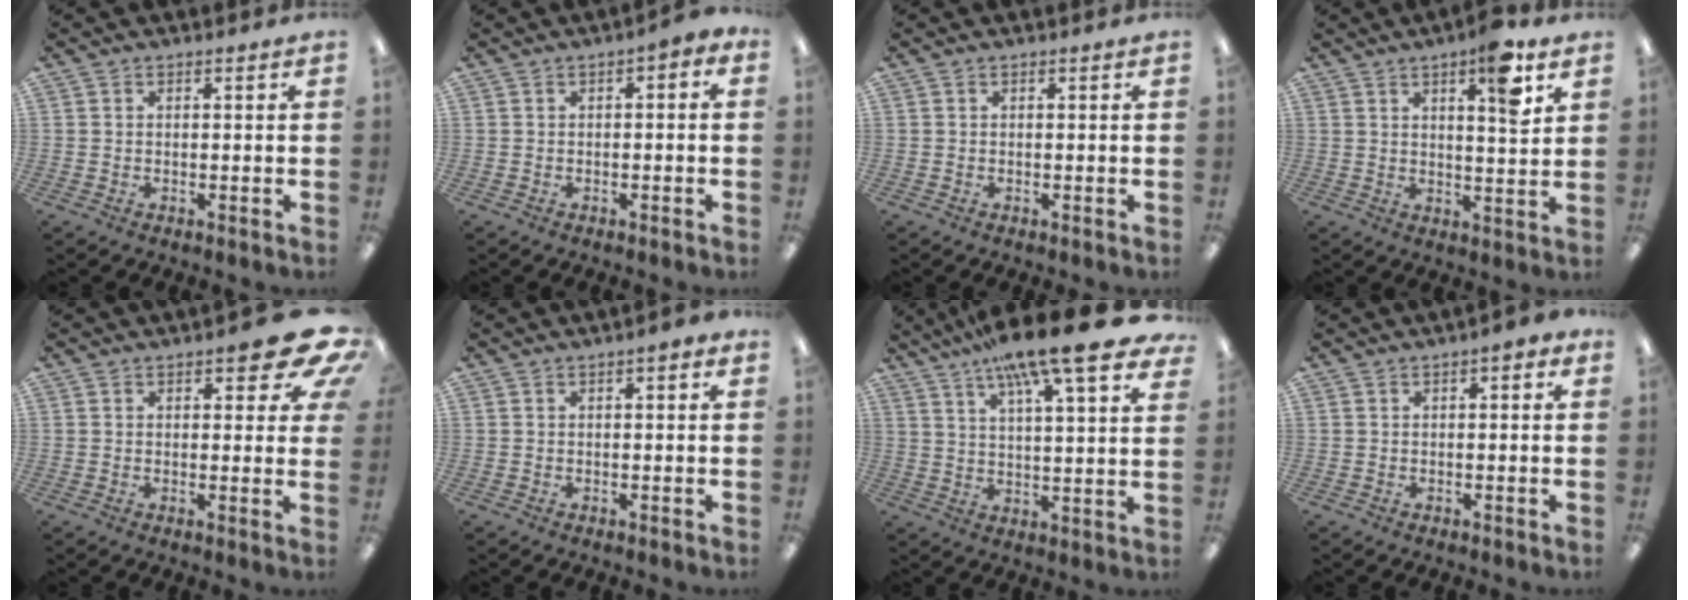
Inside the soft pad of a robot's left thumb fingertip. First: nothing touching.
{"total": 1.8, "force": [-0.9, 0.8, 1.3], "torque": [-0.023, 0.006, -0.019]}
{"total": 0.0}
{"total": 9.1, "force": [5.6, 1.9, 6.9], "torque": [-0.090, -0.031, 0.085]}
{"total": 10.3, "force": [5.3, 4.4, 7.6], "torque": [-0.091, -0.021, 0.090]}
{"total": 1.8, "force": [0.7, 0.5, 1.6], "torque": [-0.027, 0.003, 0.008]}
{"total": 18.5, "force": [13.0, 3.7, 12.7], "torque": [-0.205, -0.073, 0.207]}
{"total": 1.8, "force": [0.4, 0.7, 1.6], "torque": [-0.025, 0.003, 0.003]}